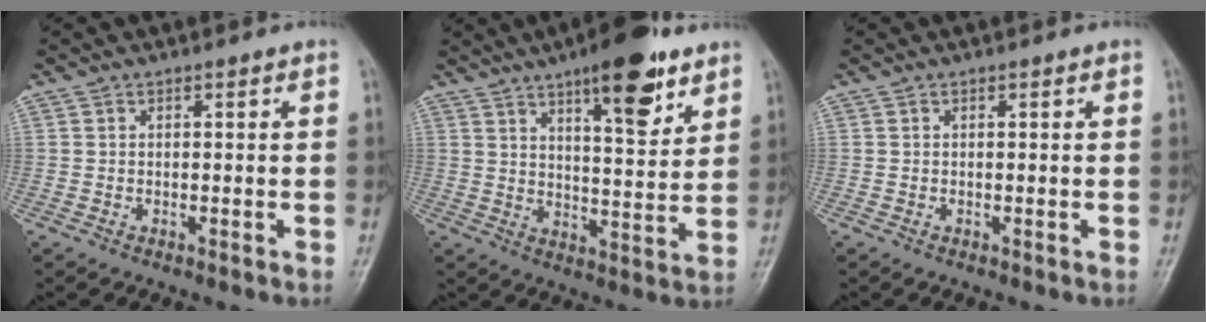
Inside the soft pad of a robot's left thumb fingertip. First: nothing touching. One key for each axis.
{"total": 13.8, "fx": 8.4, "fy": 4.3, "fz": 10.1, "tx": -0.120, "ty": -0.046, "tz": 0.123}
{"total": 0.0}